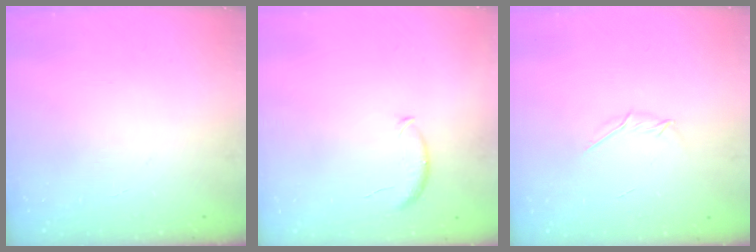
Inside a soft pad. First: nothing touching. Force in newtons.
{"total": 8.7, "press": 8.6, "slide": 1.2}
{"total": 3.8, "press": 3.7, "slide": 0.8}